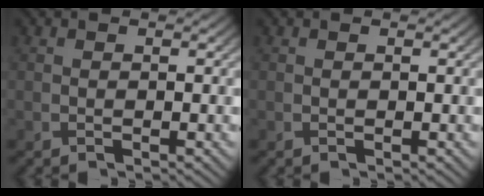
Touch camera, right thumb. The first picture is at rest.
{"total": 0.0}